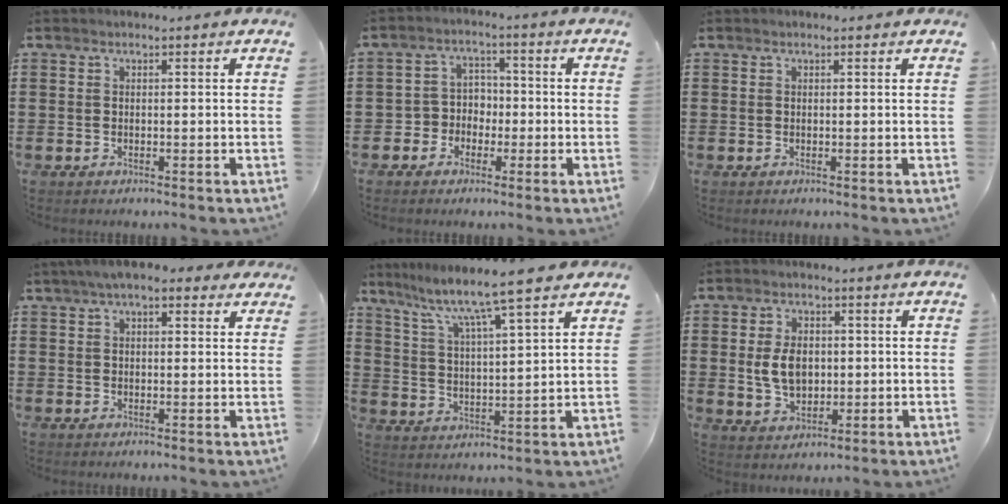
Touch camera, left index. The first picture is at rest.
{"total": 3.9, "force": [-1.8, 3.4, 0.8], "torque": [-0.029, 0.011, -0.042]}
{"total": 0.0}
{"total": 4.7, "force": [3.4, 1.6, 2.7], "torque": [-0.062, 0.005, 0.061]}
{"total": 7.4, "force": [6.2, -0.4, 4.1], "torque": [-0.104, -0.042, 0.098]}
{"total": 6.0, "force": [0.3, 4.0, 4.5], "torque": [-0.099, 0.005, 0.000]}